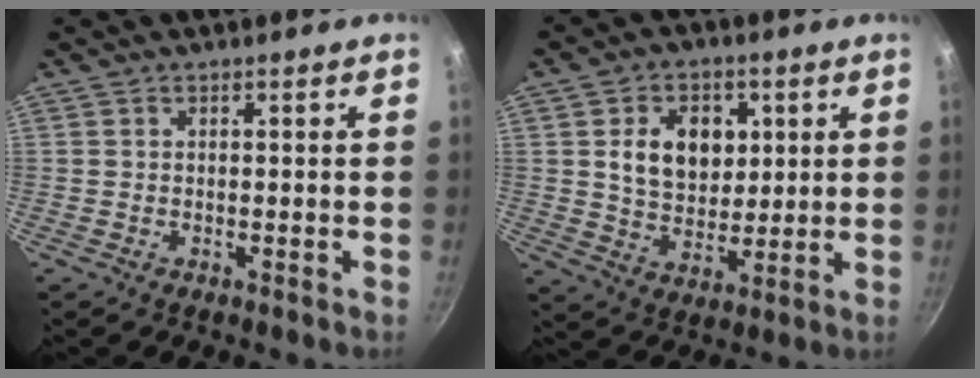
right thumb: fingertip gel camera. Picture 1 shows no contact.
{"total": 11.4, "force": [2.7, 8.4, 7.3], "torque": [-0.086, -0.011, 0.046]}